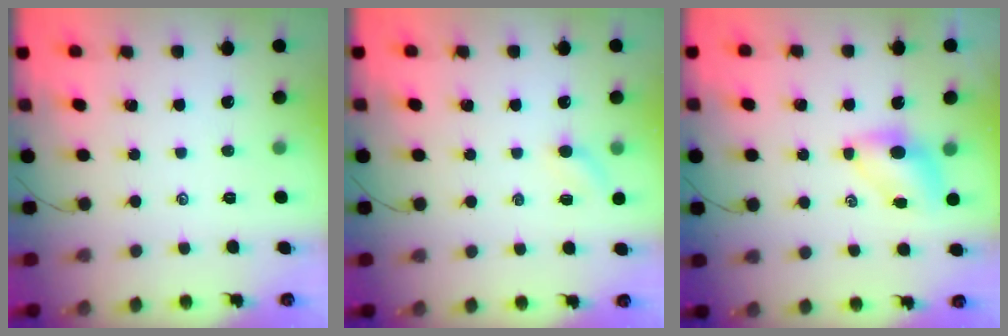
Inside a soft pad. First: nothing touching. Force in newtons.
{"total": 3.4, "press": 3.2, "slide": 1.1}
{"total": 5.5, "press": 5.4, "slide": 0.5}